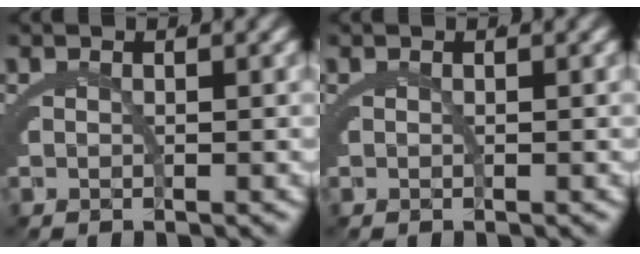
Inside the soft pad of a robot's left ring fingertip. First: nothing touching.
{"total": 0.0}